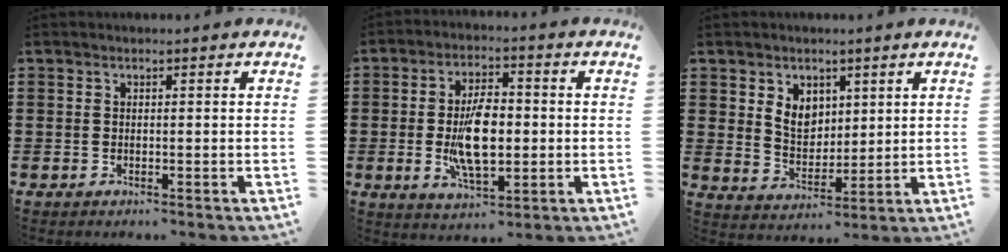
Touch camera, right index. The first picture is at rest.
{"total": 9.8, "force": [-0.8, 4.7, 8.5], "torque": [-0.160, -0.003, -0.021]}
{"total": 5.3, "force": [2.0, 4.2, 2.5], "torque": [-0.059, 0.009, 0.035]}